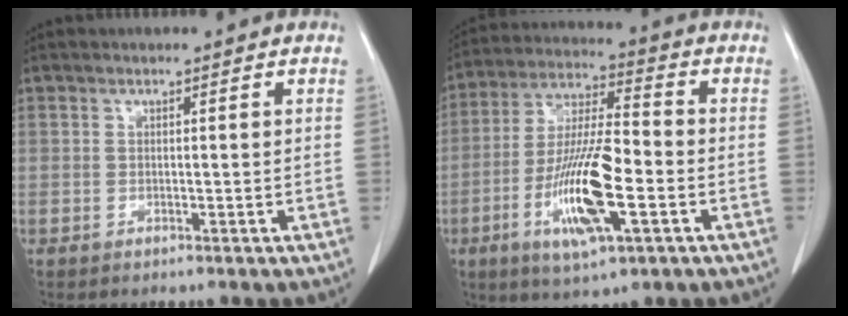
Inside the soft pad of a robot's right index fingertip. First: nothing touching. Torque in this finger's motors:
{"motor_torque": [2.14, 0.00, 0.49, 0.19]}